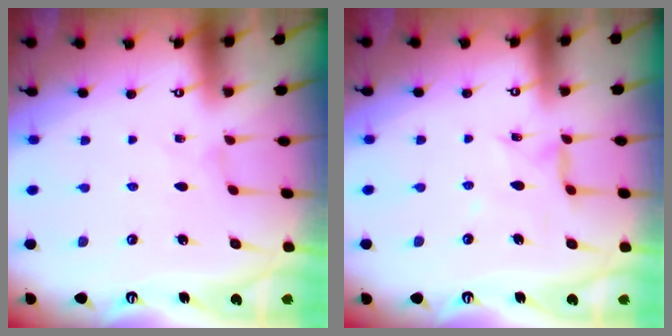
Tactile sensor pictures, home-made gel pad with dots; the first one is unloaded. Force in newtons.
{"total": 4.4, "press": 4.4, "slide": 0.3}